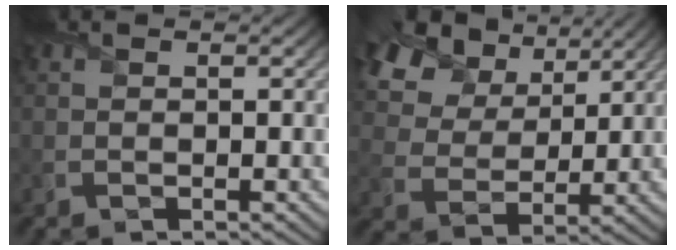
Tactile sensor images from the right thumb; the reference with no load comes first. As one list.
[{"total": 14.9, "force": [8.9, 8.9, 8.0], "torque": [-0.226, 0.035, 0.171]}]